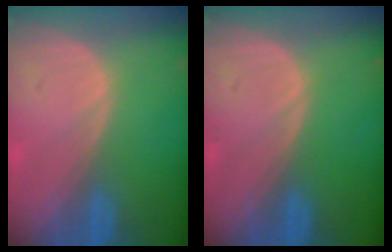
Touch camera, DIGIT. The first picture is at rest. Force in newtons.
{"total": 0.0}